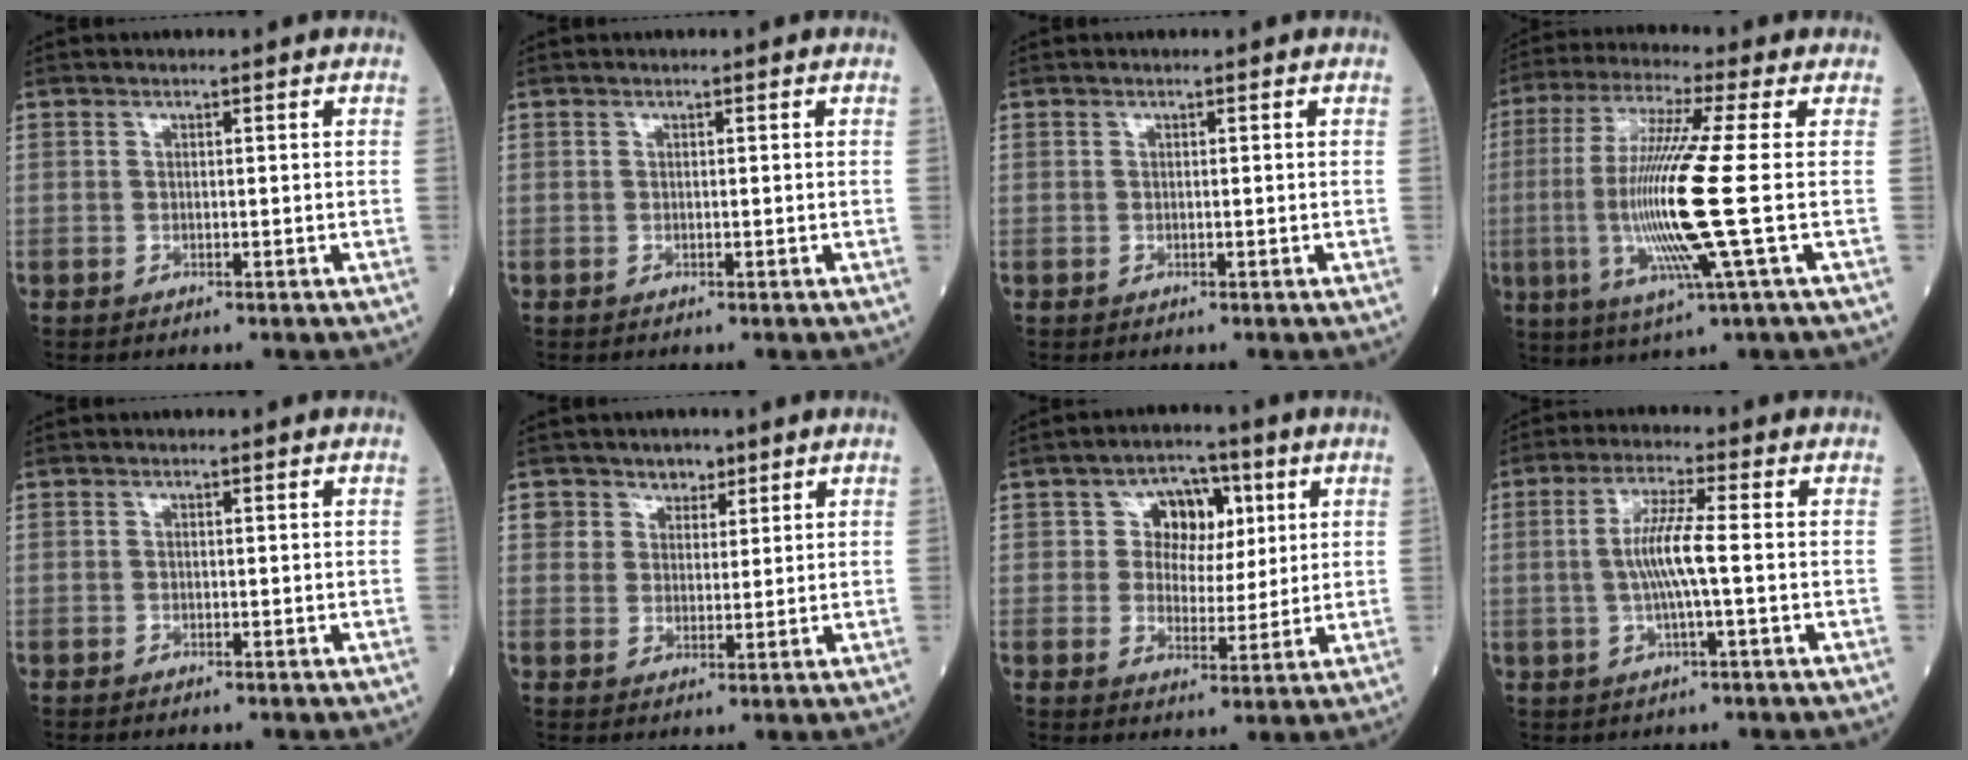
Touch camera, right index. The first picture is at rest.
{"total": 0.0}
{"total": 0.0}
{"total": 14.8, "force": [-1.6, -1.0, 14.6], "torque": [-0.306, -0.015, -0.040]}
{"total": 0.0}
{"total": 3.8, "force": [2.5, 2.9, -0.1], "torque": [0.018, -0.006, 0.036]}
{"total": 6.9, "force": [2.2, 5.3, 3.8], "torque": [-0.049, 0.019, 0.037]}
{"total": 6.4, "force": [-0.3, 0.0, 6.4], "torque": [-0.131, 0.003, -0.007]}